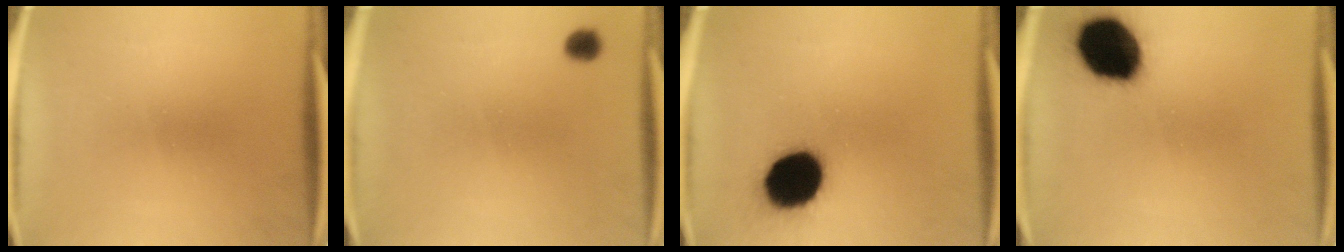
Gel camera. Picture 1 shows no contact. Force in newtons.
{"total": 2.3}
{"total": 17.7}
{"total": 18.8}